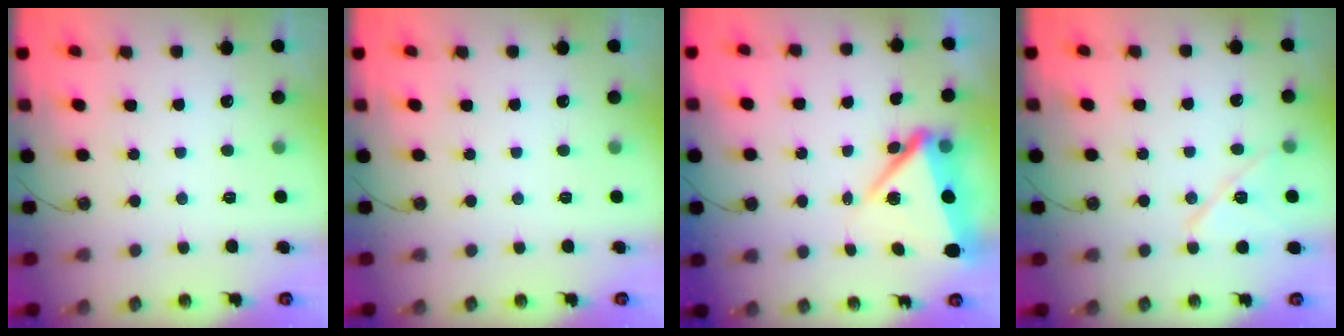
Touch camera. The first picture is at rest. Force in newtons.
{"total": 0.0}
{"total": 7.7, "press": 7.5, "slide": 1.6}
{"total": 10.8, "press": 9.7, "slide": 4.8}